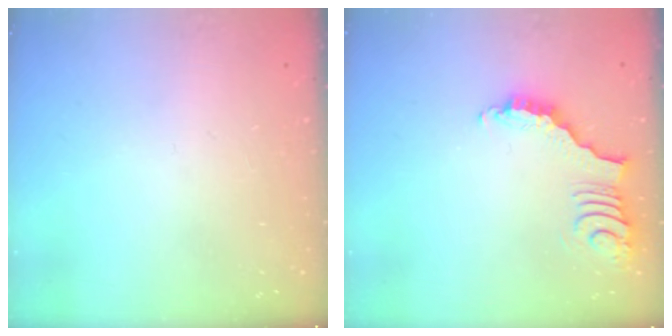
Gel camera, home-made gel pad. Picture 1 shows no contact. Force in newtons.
{"total": 3.9, "press": 3.9, "slide": 0.7}